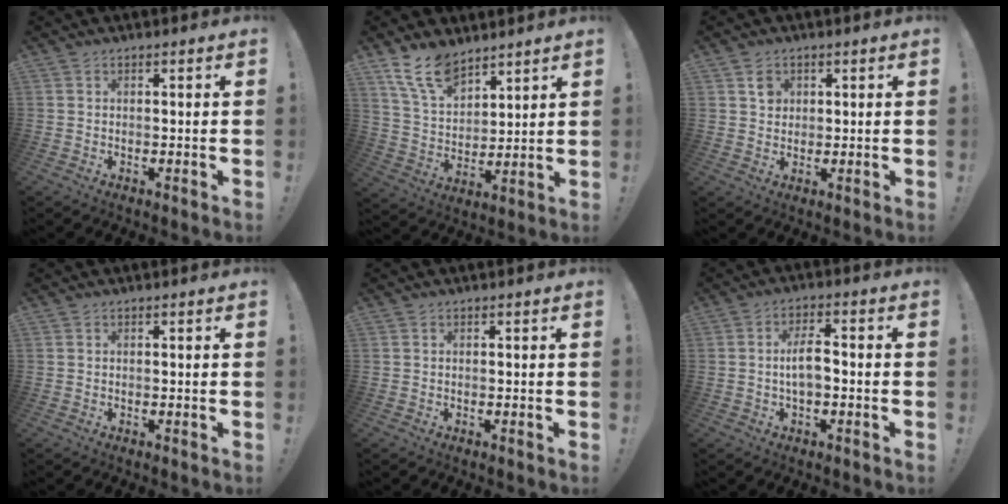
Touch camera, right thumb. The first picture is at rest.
{"total": 12.5, "force": [9.4, 5.9, 5.8], "torque": [-0.129, -0.047, 0.184]}
{"total": 3.3, "force": [1.4, 2.9, 0.8], "torque": [0.009, -0.007, 0.019]}
{"total": 0.0}
{"total": 0.0}
{"total": 6.3, "force": [-0.7, 2.4, 5.8], "torque": [-0.104, 0.007, -0.016]}